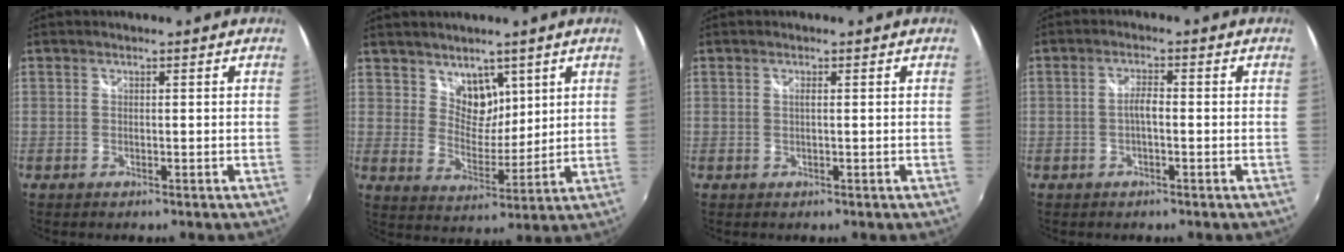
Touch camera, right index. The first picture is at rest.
{"total": 6.8, "force": [4.3, 4.7, 2.4], "torque": [-0.028, 0.001, 0.080]}
{"total": 0.5, "force": [0.1, -0.1, 0.5], "torque": [-0.009, 0.002, 0.001]}
{"total": 2.2, "force": [-0.6, 0.6, 2.0], "torque": [-0.041, 0.007, -0.012]}